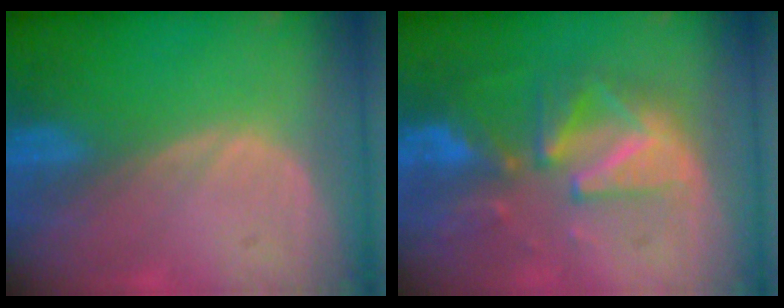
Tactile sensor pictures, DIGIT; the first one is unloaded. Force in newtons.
{"total": 9.8, "press": 8.7, "slide": 4.4}